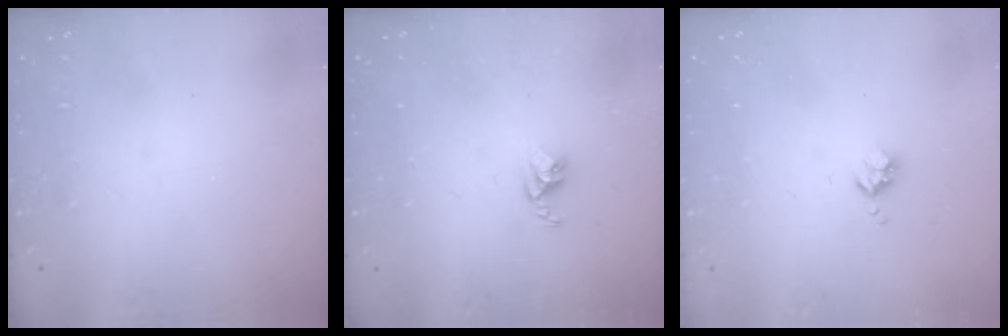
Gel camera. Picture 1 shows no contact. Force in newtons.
{"total": 3.9, "press": 3.9, "slide": 0.2}
{"total": 3.6, "press": 3.6, "slide": 0.4}